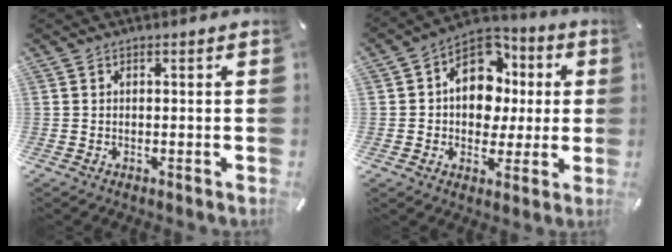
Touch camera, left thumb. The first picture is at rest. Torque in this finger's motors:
{"motor_torque": [2.13, 2.02, 0.53, -0.45, 0.35]}